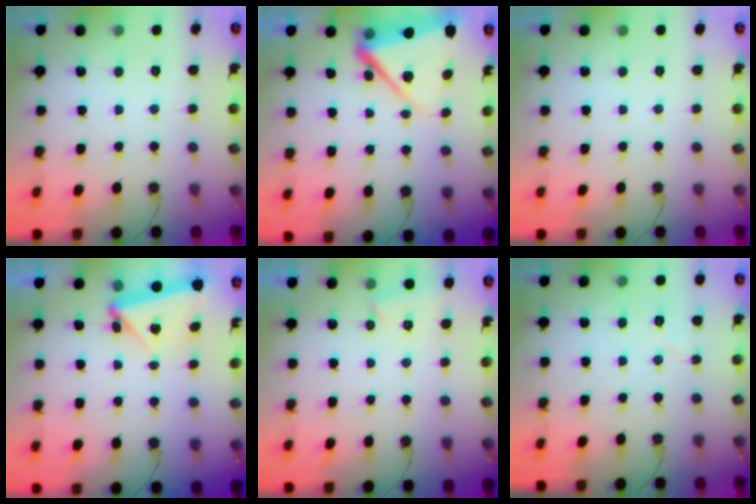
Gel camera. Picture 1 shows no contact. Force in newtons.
{"total": 10.1, "press": 10.1, "slide": 0.9}
{"total": 1.5, "press": 0.5, "slide": 1.4}
{"total": 6.4, "press": 6.3, "slide": 1.3}
{"total": 1.7, "press": 1.7, "slide": 0.5}
{"total": 4.6, "press": 4.1, "slide": 2.0}